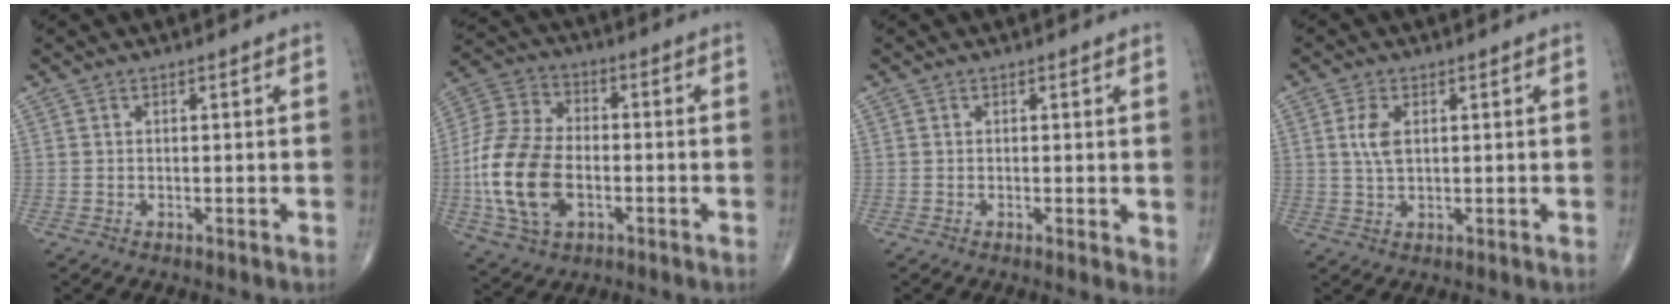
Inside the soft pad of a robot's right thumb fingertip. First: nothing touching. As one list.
[{"total": 16.9, "force": [-3.5, 10.4, 12.8], "torque": [-0.259, 0.013, -0.067]}, {"total": 2.0, "force": [0.1, 0.7, 1.9], "torque": [-0.025, -0.007, -0.004]}, {"total": 4.0, "force": [1.0, 2.1, 3.3], "torque": [-0.071, -0.005, 0.020]}]